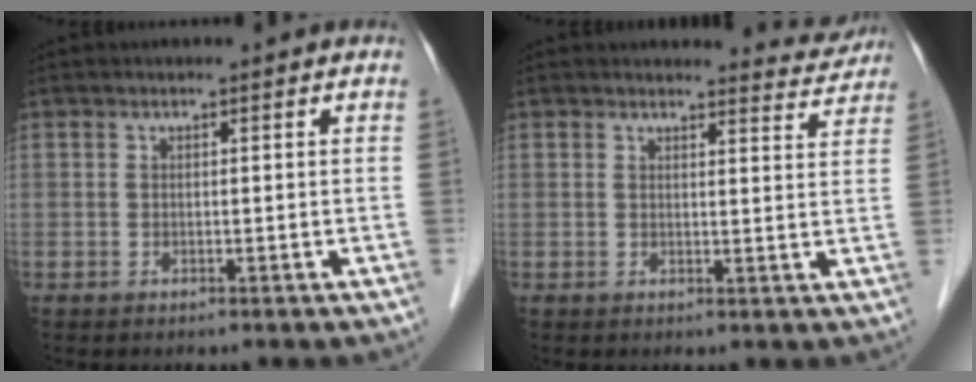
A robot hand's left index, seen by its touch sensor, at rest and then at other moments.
{"total": 4.2, "force": [4.1, 0.4, -0.6], "torque": [0.006, -0.026, 0.035]}